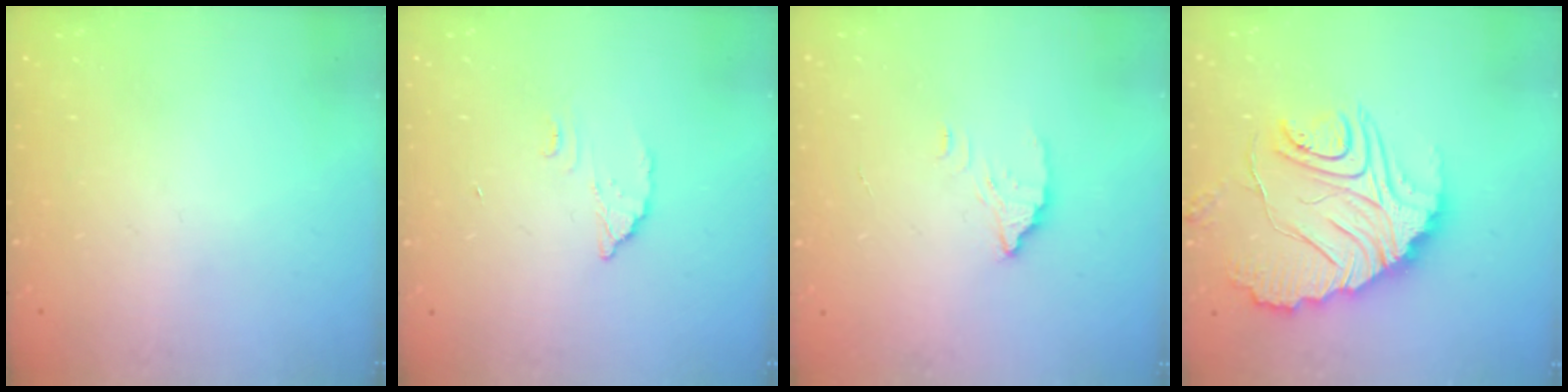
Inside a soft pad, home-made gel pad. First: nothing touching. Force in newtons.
{"total": 2.8, "press": 2.8, "slide": 0.2}
{"total": 2.7, "press": 2.7, "slide": 0.1}
{"total": 18.9, "press": 18.8, "slide": 1.8}